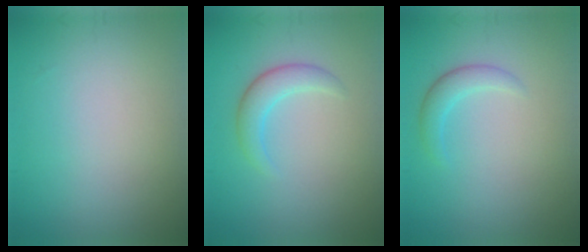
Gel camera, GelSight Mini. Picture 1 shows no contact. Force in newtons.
{"total": 2.5, "press": 2.4, "slide": 0.2}
{"total": 1.8, "press": 1.8, "slide": 0.0}